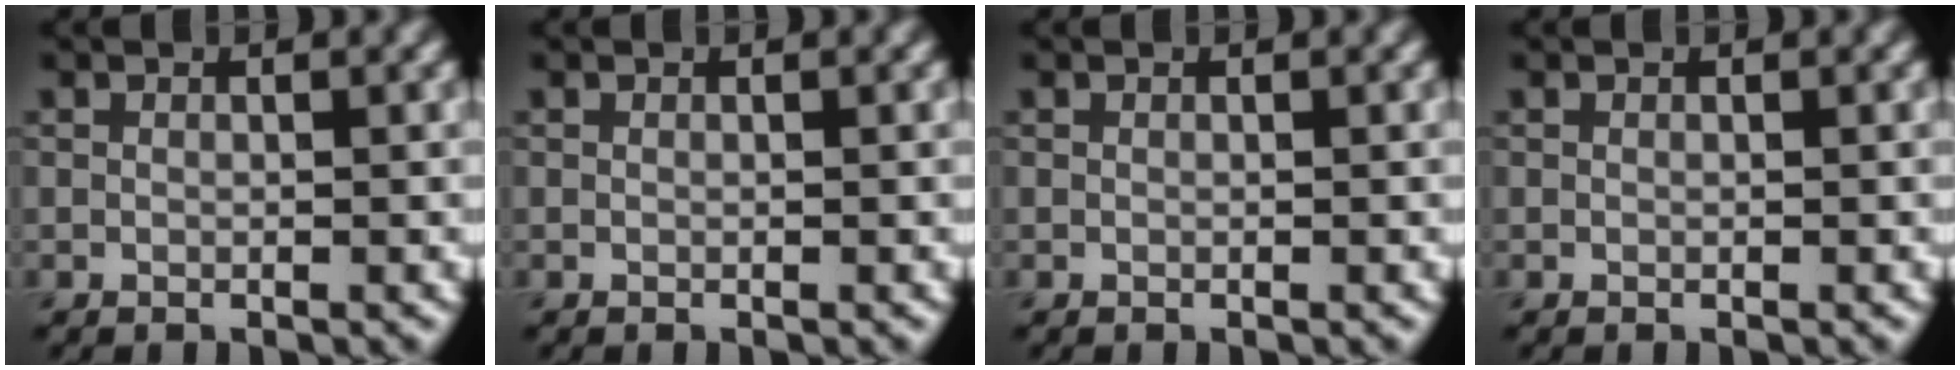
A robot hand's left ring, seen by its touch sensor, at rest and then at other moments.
{"total": 0.0}
{"total": 0.0}
{"total": 0.0}